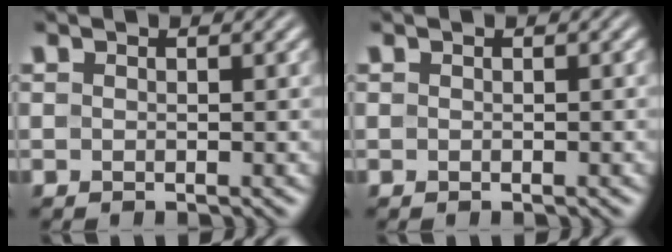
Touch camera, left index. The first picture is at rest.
{"total": 0.0}